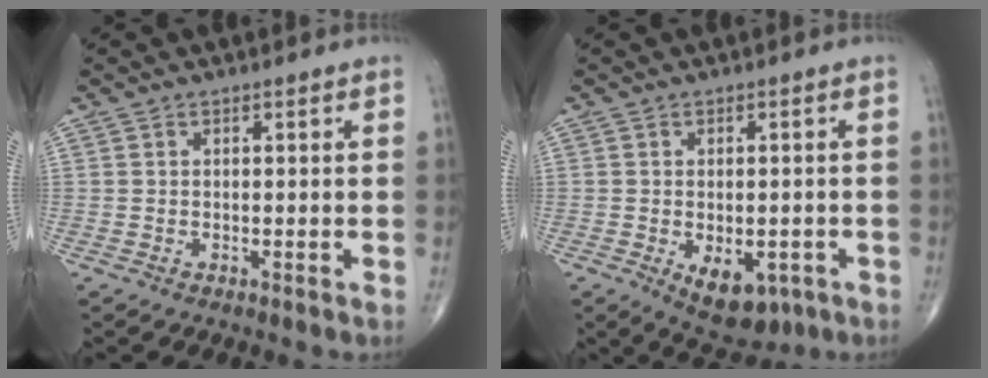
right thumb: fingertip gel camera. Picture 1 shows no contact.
{"total": 8.6, "force": [-3.1, 5.0, 6.3], "torque": [-0.075, 0.002, -0.032]}